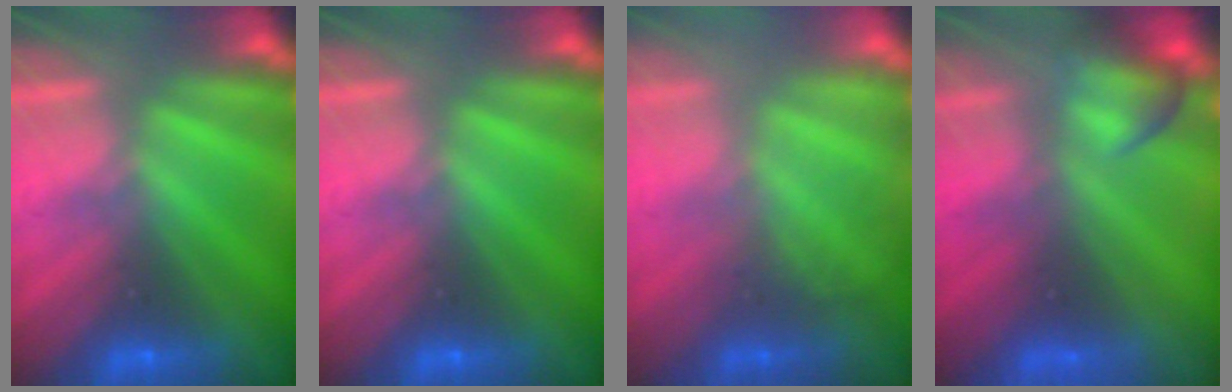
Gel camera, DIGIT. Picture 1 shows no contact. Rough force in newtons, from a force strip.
{"total": 0.0}
{"total": 2.5}
{"total": 7.4}